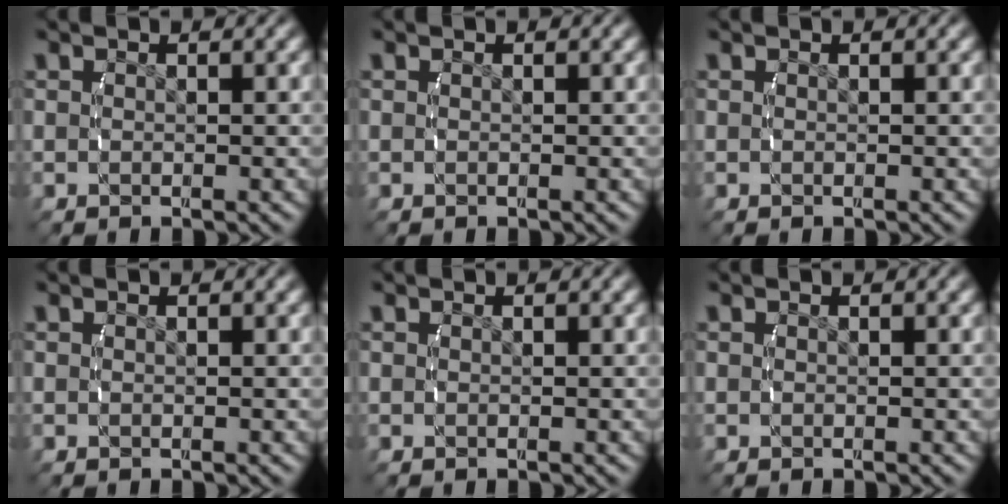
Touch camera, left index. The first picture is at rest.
{"total": 0.0}
{"total": 0.0}
{"total": 0.0}
{"total": 0.0}
{"total": 0.0}